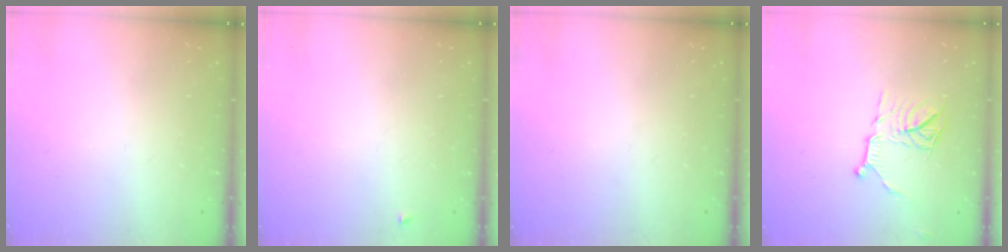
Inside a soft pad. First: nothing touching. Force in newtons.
{"total": 2.3, "press": 2.3, "slide": 0.3}
{"total": 0.0}
{"total": 10.8, "press": 10.8, "slide": 0.4}